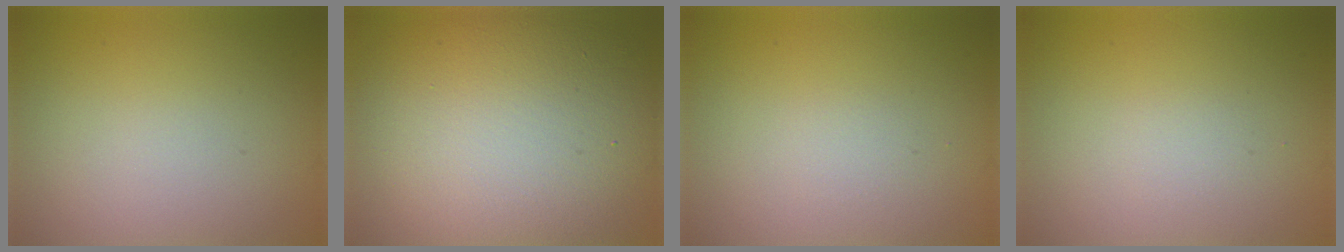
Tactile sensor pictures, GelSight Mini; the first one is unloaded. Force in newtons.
{"total": 15.4, "press": 15.4, "slide": 0.9}
{"total": 0.0}
{"total": 0.7, "press": 0.7, "slide": 0.1}